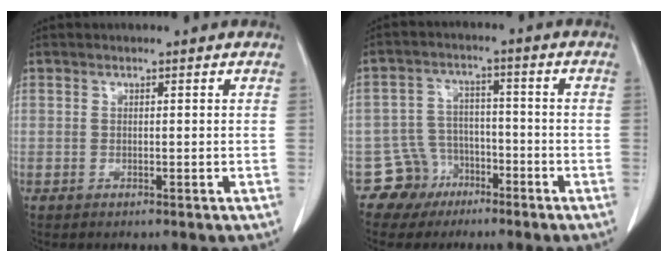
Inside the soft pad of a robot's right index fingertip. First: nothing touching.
{"total": 6.0, "force": [-3.8, 4.6, -0.5], "torque": [0.017, 0.014, -0.066]}